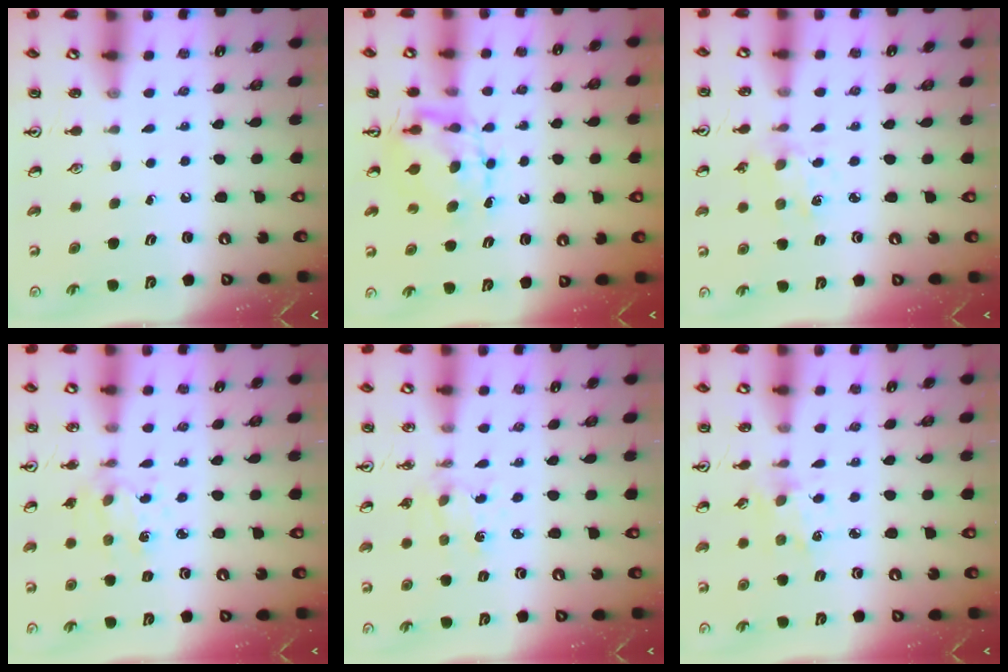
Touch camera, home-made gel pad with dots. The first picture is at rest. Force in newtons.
{"total": 7.0, "press": 6.9, "slide": 0.7}
{"total": 2.0, "press": 1.9, "slide": 0.4}
{"total": 2.0, "press": 2.0, "slide": 0.5}
{"total": 1.5, "press": 1.5, "slide": 0.3}
{"total": 1.6, "press": 1.6, "slide": 0.0}